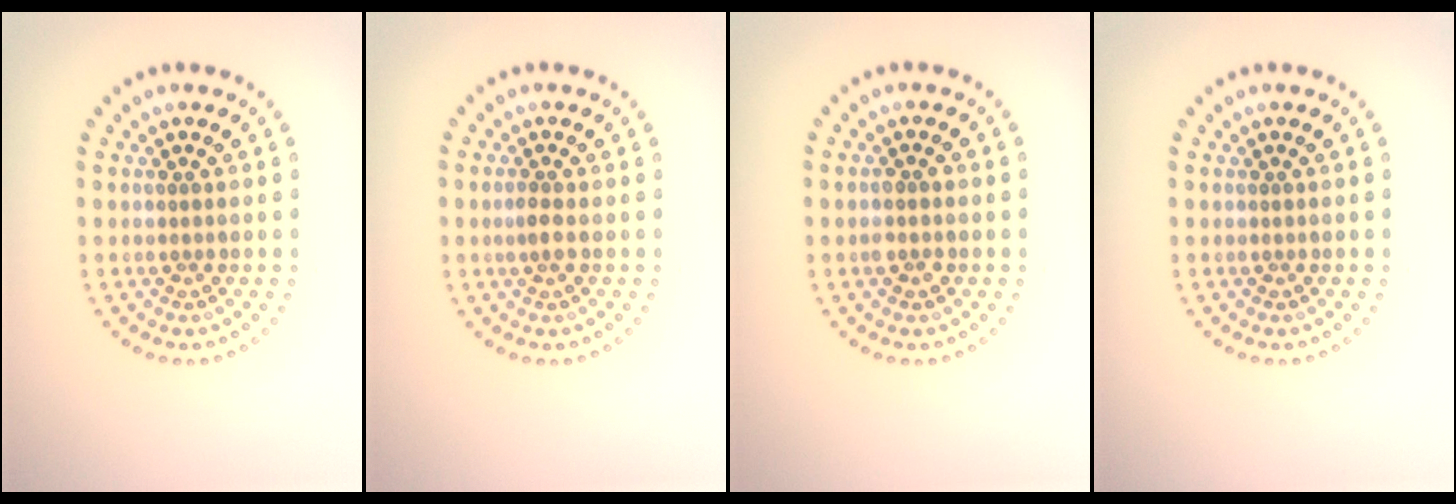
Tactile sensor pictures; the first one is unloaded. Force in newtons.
{"total": 1.1, "press": 0.9, "slide": 0.5}
{"total": 1.4, "press": 1.4, "slide": 0.3}
{"total": 0.0}